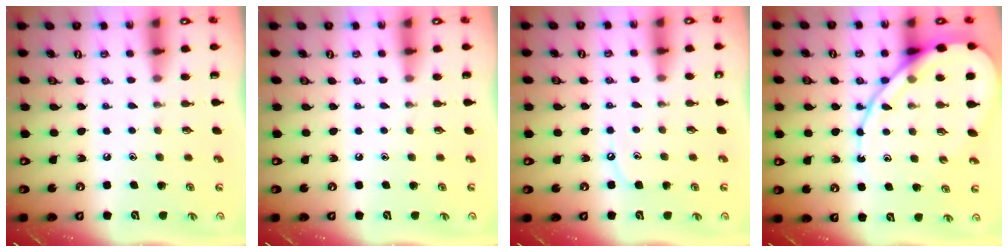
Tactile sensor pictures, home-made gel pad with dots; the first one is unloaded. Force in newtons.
{"total": 0.0}
{"total": 3.8, "press": 3.8, "slide": 0.6}
{"total": 14.7, "press": 14.6, "slide": 1.7}